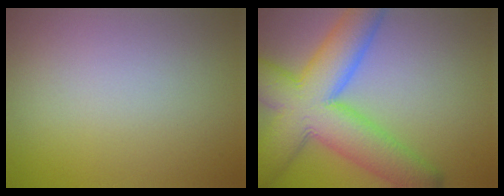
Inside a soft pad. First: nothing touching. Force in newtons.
{"total": 11.3, "press": 11.3, "slide": 0.4}